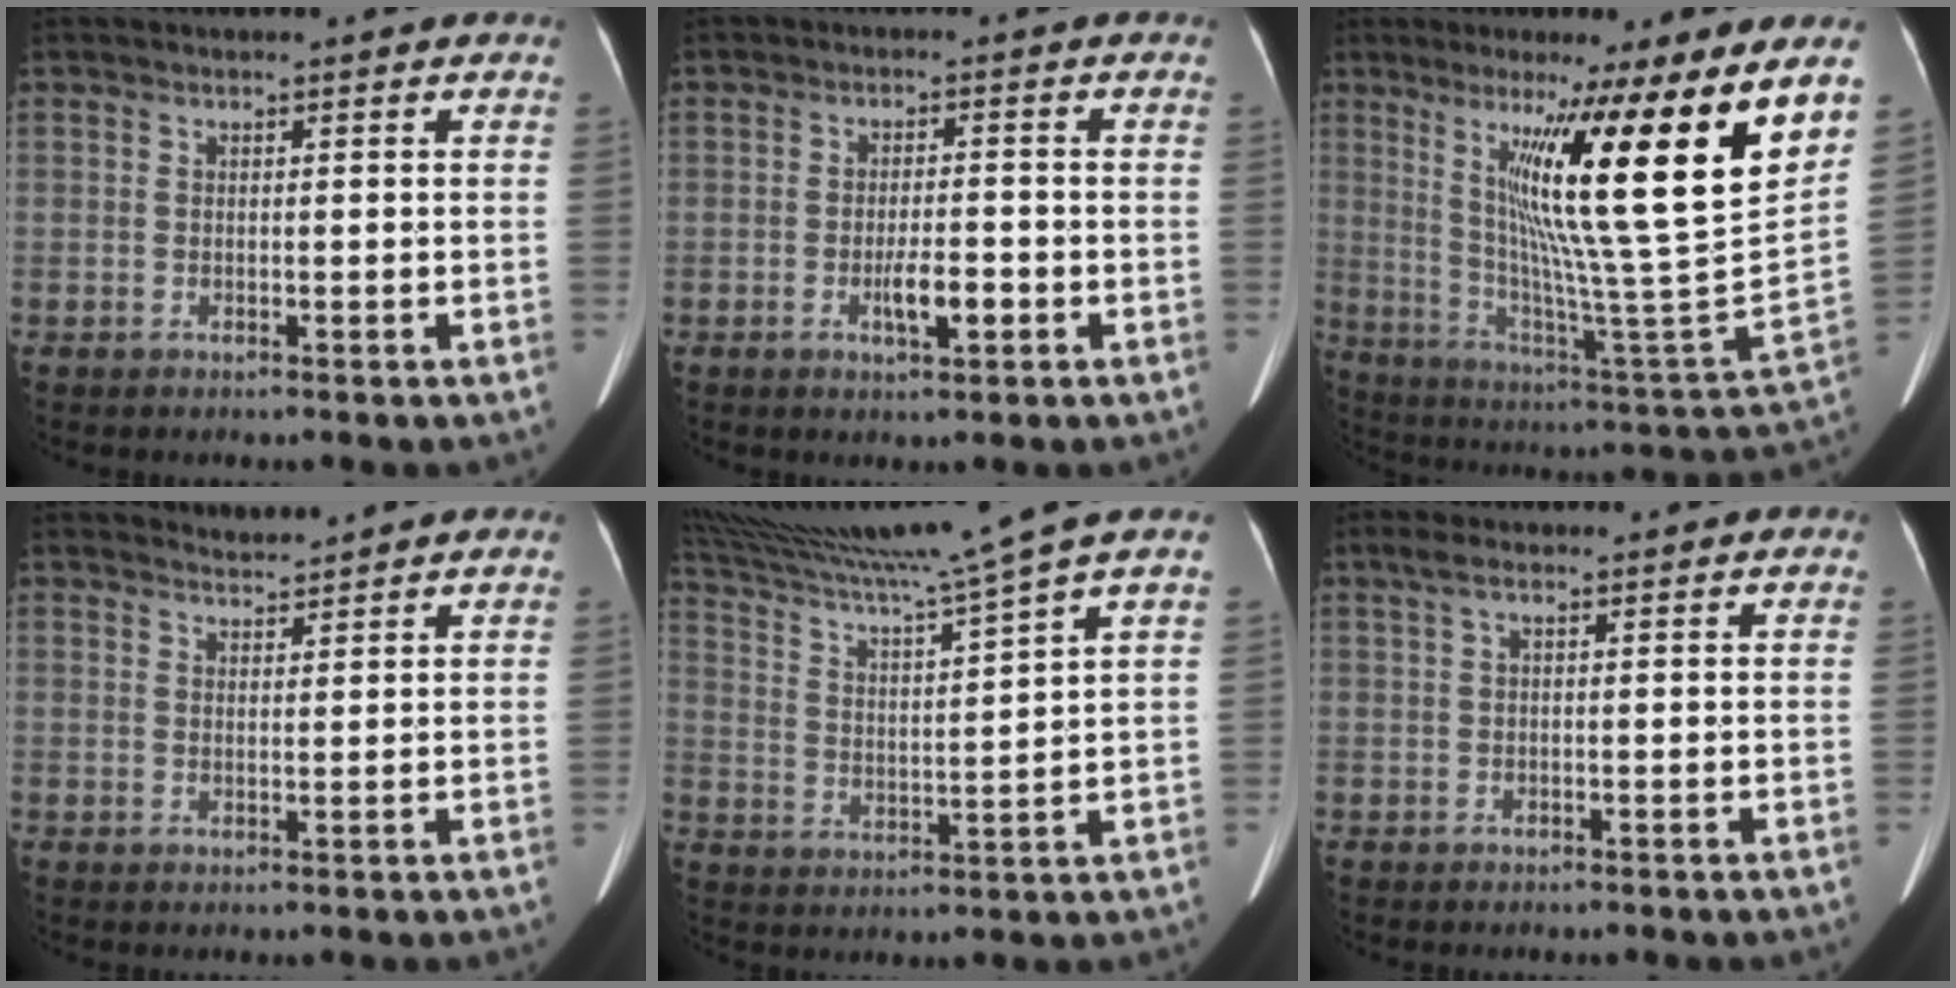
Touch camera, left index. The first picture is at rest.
{"total": 3.8, "force": [-1.6, 1.0, 3.4], "torque": [-0.061, 0.000, -0.026]}
{"total": 22.3, "force": [10.7, -2.4, 19.4], "torque": [-0.297, -0.036, 0.159]}
{"total": 1.9, "force": [1.8, -0.5, -0.5], "torque": [-0.003, -0.001, 0.037]}
{"total": 15.0, "force": [13.0, -3.6, 6.8], "torque": [-0.125, -0.033, 0.214]}
{"total": 1.5, "force": [0.7, 0.0, 1.2], "torque": [-0.040, 0.024, 0.018]}